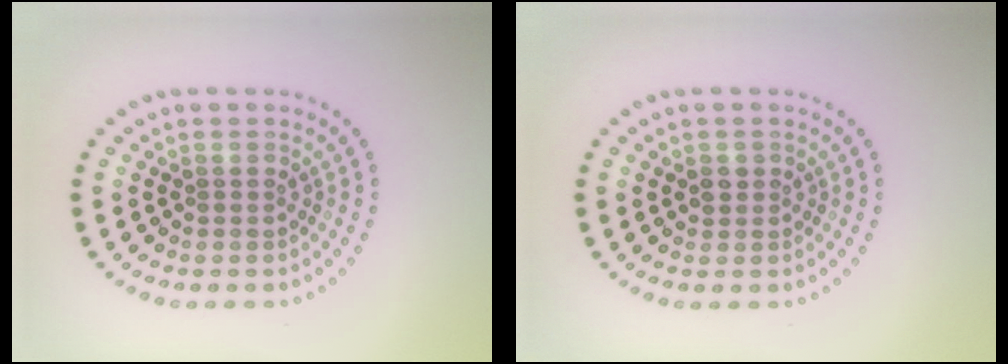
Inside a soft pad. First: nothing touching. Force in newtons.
{"total": 1.0, "press": 0.8, "slide": 0.5}